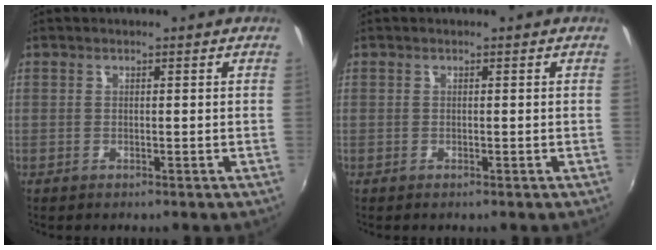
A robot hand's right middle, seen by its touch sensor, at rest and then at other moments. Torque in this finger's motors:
{"motor_torque": [0.16, -0.08, 0.04, 0.01]}